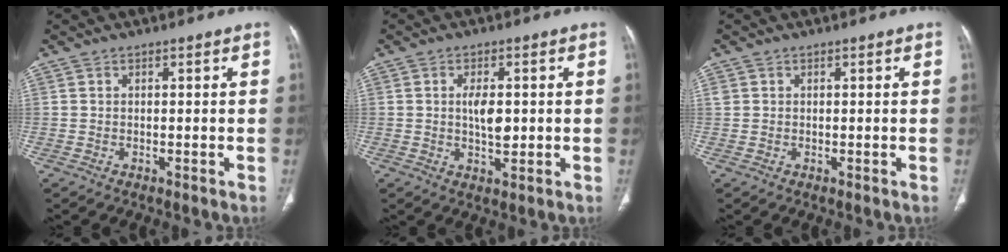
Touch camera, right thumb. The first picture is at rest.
{"total": 4.8, "force": [0.2, 2.3, 4.2], "torque": [-0.072, -0.005, 0.006]}
{"total": 0.8, "force": [0.3, 0.8, 0.2], "torque": [0.006, 0.003, 0.005]}